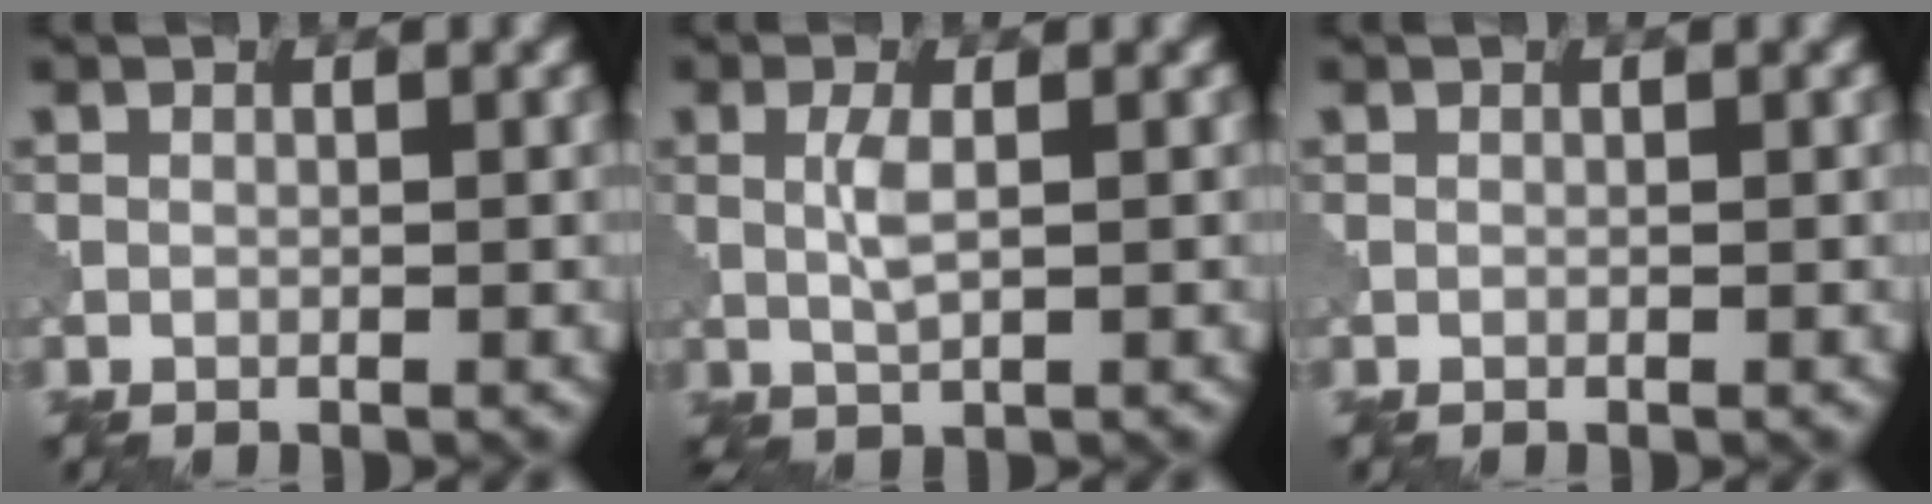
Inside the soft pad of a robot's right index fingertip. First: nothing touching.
{"total": 2.2, "force": [0.2, 0.5, 2.1], "torque": [-0.051, 0.003, 0.005]}
{"total": 0.0}